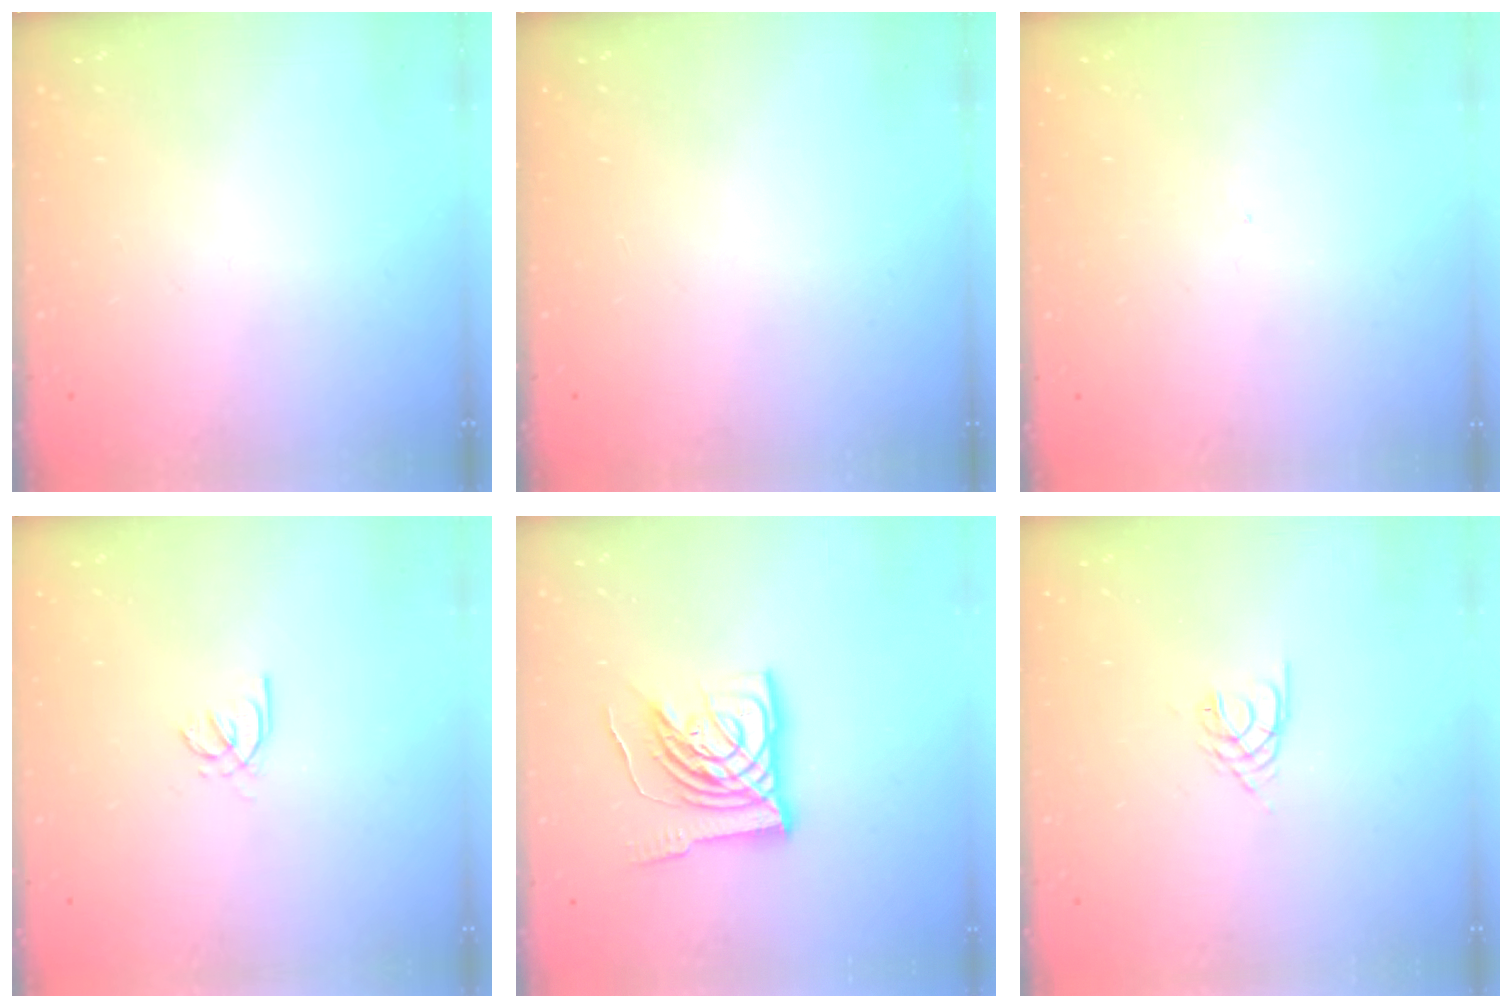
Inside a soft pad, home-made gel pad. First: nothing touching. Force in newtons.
{"total": 0.0}
{"total": 2.0, "press": 2.0, "slide": 0.3}
{"total": 2.0, "press": 2.0, "slide": 0.6}
{"total": 13.2, "press": 13.1, "slide": 1.6}
{"total": 3.3, "press": 3.2, "slide": 0.5}